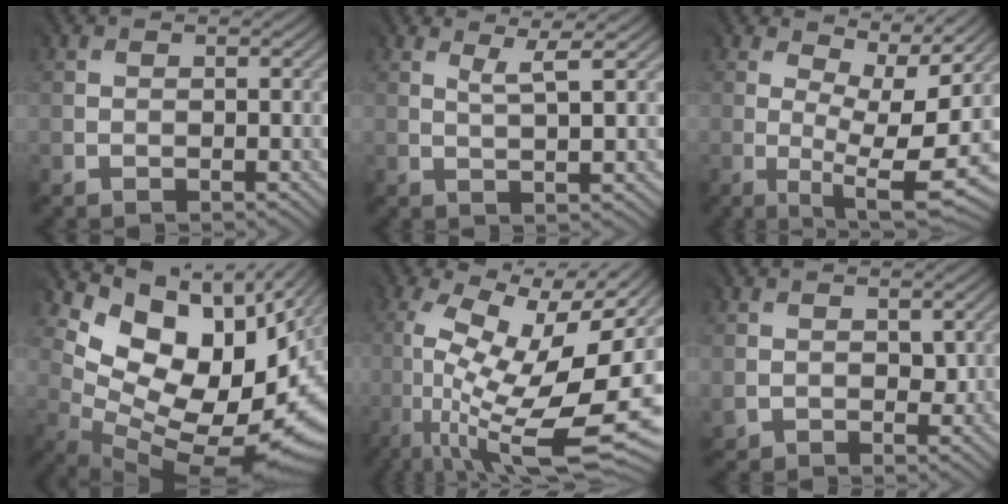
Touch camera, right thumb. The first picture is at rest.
{"total": 2.6, "force": [1.4, 0.0, 2.2], "torque": [-0.039, -0.003, 0.031]}
{"total": 9.6, "force": [1.3, 2.7, 9.1], "torque": [-0.144, 0.002, 0.039]}
{"total": 13.4, "force": [5.0, 7.6, 9.8], "torque": [-0.167, -0.011, 0.111]}
{"total": 15.4, "force": [-2.4, 5.7, 14.2], "torque": [-0.250, -0.002, -0.040]}
{"total": 2.3, "force": [0.7, 1.8, 1.1], "torque": [-0.028, -0.004, 0.018]}